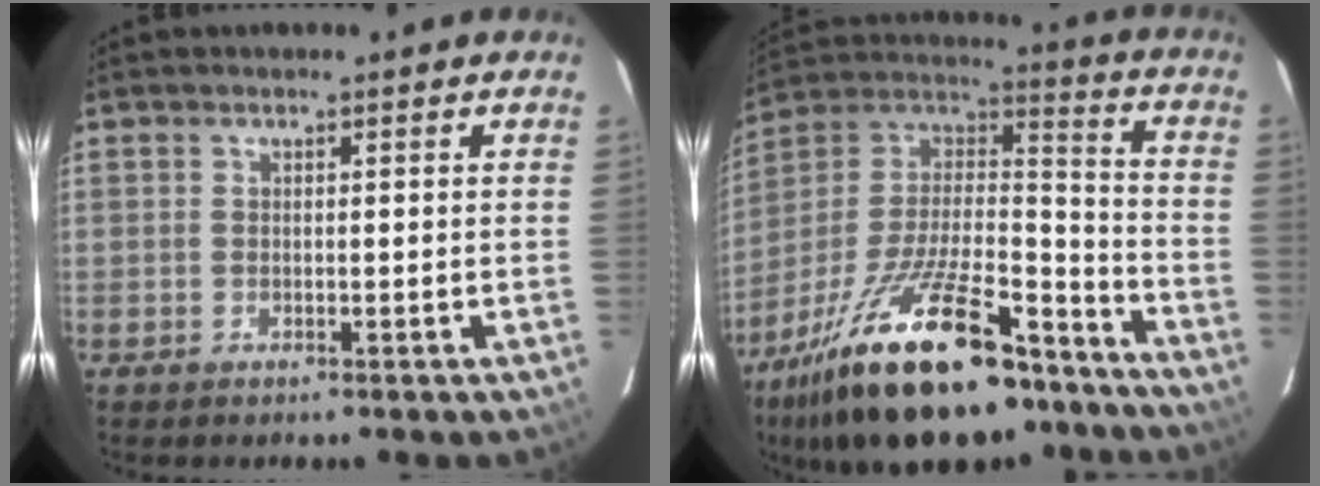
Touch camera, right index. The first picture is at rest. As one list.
[{"total": 29.2, "force": [-19.6, 10.8, 18.9], "torque": [-0.351, -0.007, -0.306]}]